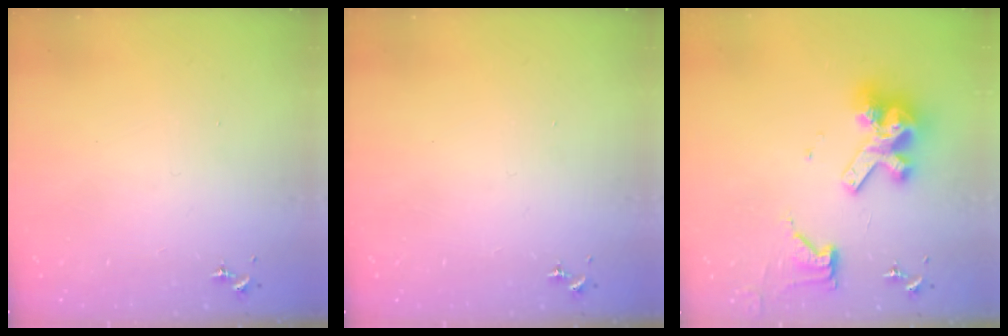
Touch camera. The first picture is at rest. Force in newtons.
{"total": 0.0}
{"total": 15.9, "press": 15.7, "slide": 2.0}